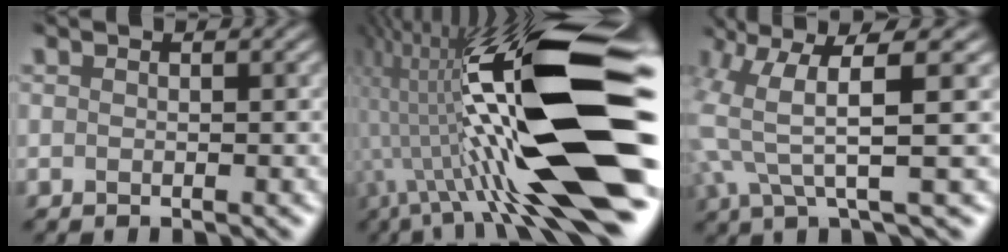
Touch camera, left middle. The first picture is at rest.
{"total": 14.8, "force": [0.2, 3.5, 14.4], "torque": [-0.241, 0.005, -0.004]}
{"total": 5.0, "force": [3.3, 0.1, 3.7], "torque": [-0.091, -0.001, 0.058]}